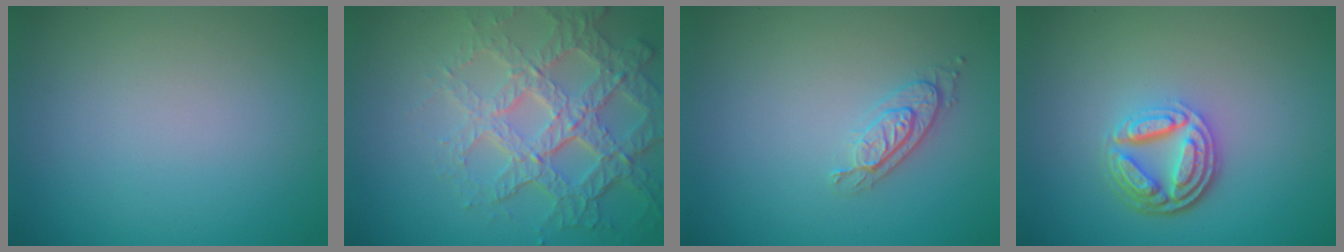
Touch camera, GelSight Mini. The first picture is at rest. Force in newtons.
{"total": 7.3, "press": 5.2, "slide": 5.2}
{"total": 2.0, "press": 1.8, "slide": 0.9}
{"total": 4.6, "press": 3.5, "slide": 3.0}